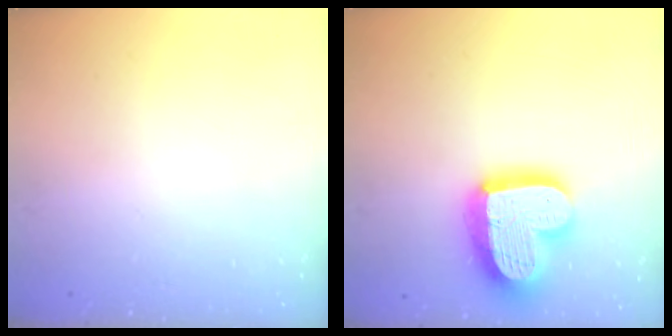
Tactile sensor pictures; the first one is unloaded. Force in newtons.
{"total": 19.5, "press": 19.4, "slide": 1.7}